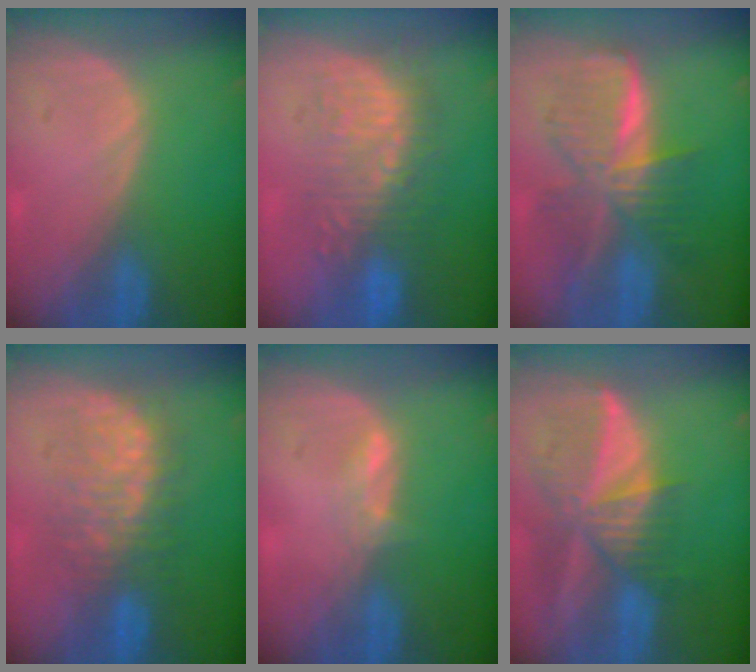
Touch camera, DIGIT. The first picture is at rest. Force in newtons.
{"total": 8.9, "press": 8.6, "slide": 2.0}
{"total": 9.1, "press": 9.1, "slide": 0.6}
{"total": 7.8, "press": 7.8, "slide": 0.4}
{"total": 1.7, "press": 1.7, "slide": 0.6}
{"total": 9.5, "press": 8.3, "slide": 4.6}